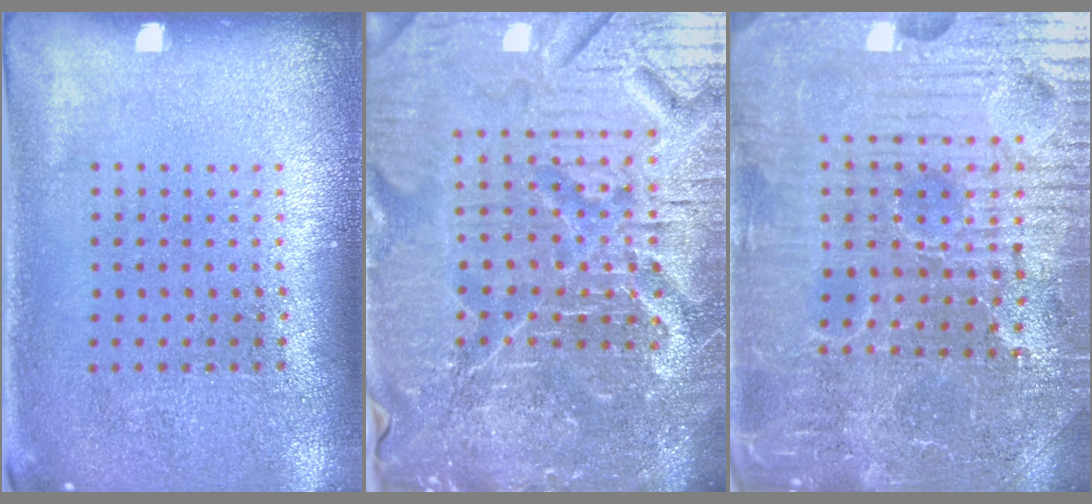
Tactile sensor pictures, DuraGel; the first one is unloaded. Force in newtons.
{"total": 7.3, "press": 6.5, "slide": 3.4}
{"total": 5.6, "press": 5.4, "slide": 1.6}